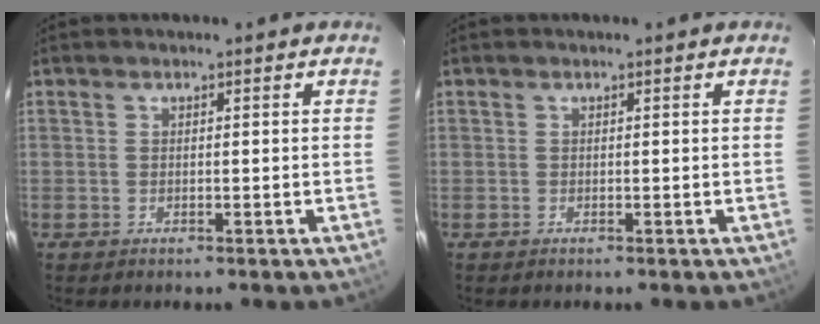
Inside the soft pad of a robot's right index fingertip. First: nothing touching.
{"total": 0.0}